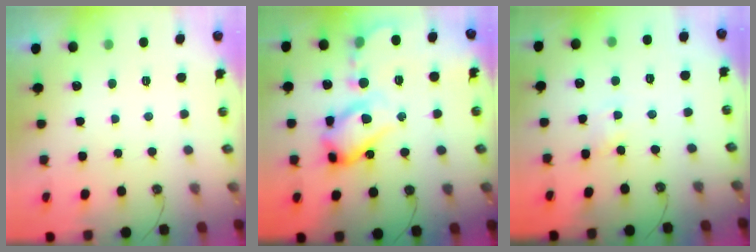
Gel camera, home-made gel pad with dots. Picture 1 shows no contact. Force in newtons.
{"total": 19.8, "press": 19.7, "slide": 2.0}
{"total": 1.8, "press": 1.7, "slide": 0.3}